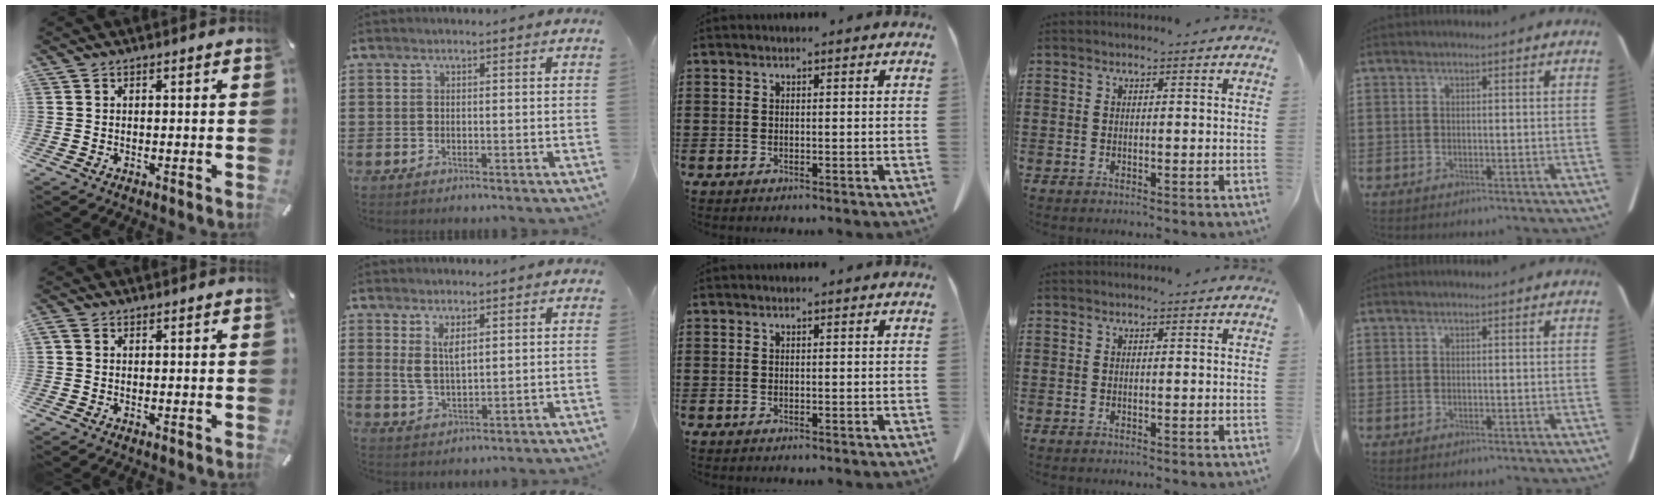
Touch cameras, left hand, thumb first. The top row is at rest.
{"thumb": {"total": 1.0, "force": [0.3, 0.7, 0.5], "torque": [-0.012, 0.005, 0.004]}, "index": {"total": 4.3, "force": [2.2, 2.0, 3.2], "torque": [-0.069, 0.007, 0.038]}}